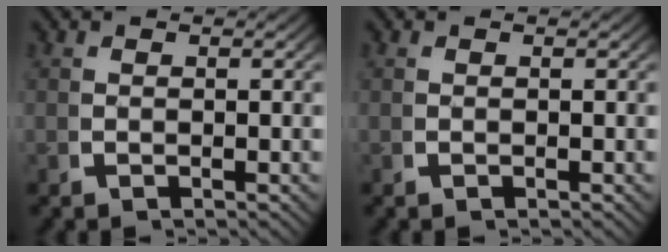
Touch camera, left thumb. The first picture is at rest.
{"total": 0.0}